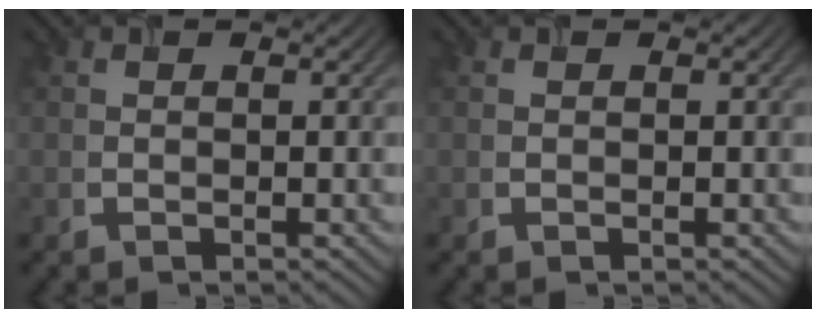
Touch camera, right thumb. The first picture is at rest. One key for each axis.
{"total": 0.0}